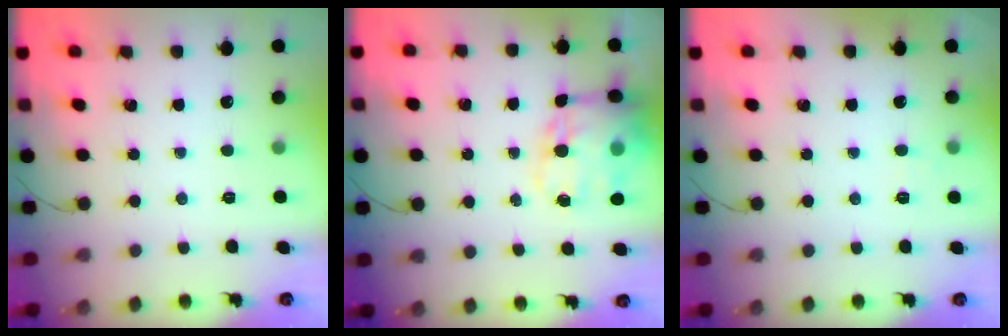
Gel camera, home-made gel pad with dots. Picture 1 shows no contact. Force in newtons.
{"total": 17.4, "press": 17.0, "slide": 4.0}
{"total": 4.1, "press": 4.0, "slide": 0.9}